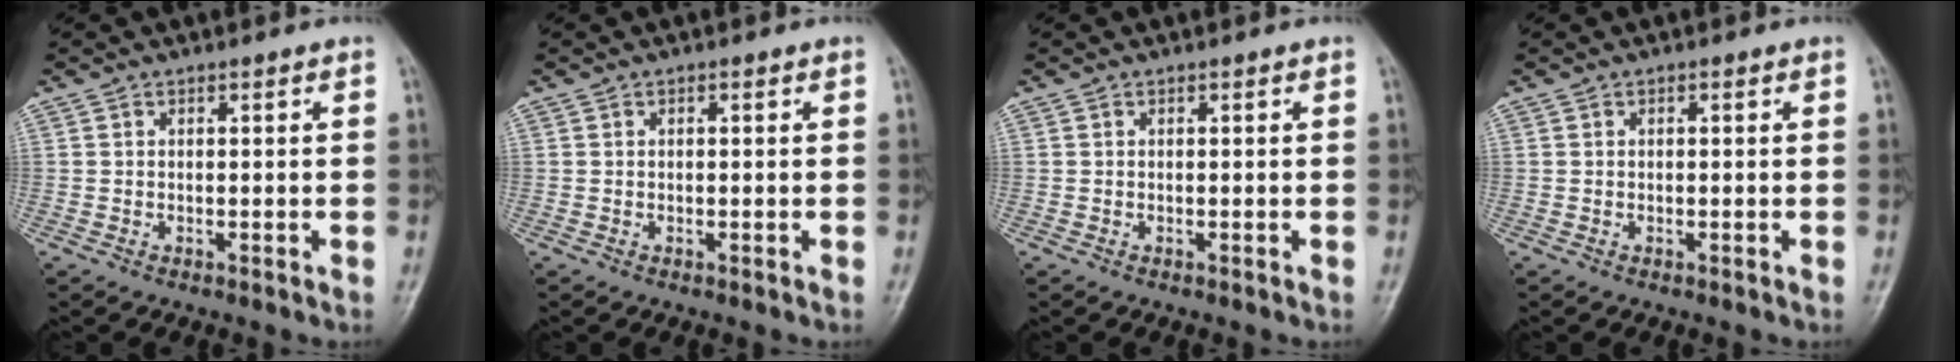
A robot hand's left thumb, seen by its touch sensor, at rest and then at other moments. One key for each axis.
{"total": 0.0}
{"total": 0.0}
{"total": 0.0}